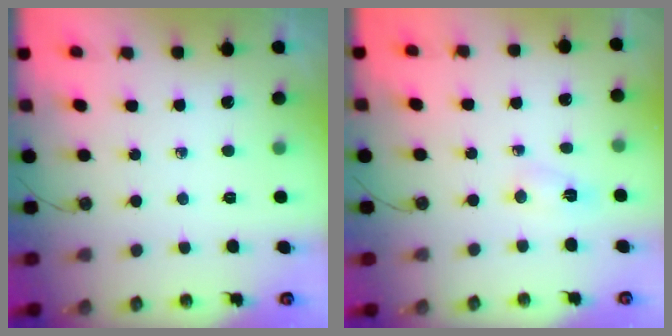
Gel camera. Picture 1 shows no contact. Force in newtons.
{"total": 2.5, "press": 2.4, "slide": 0.5}